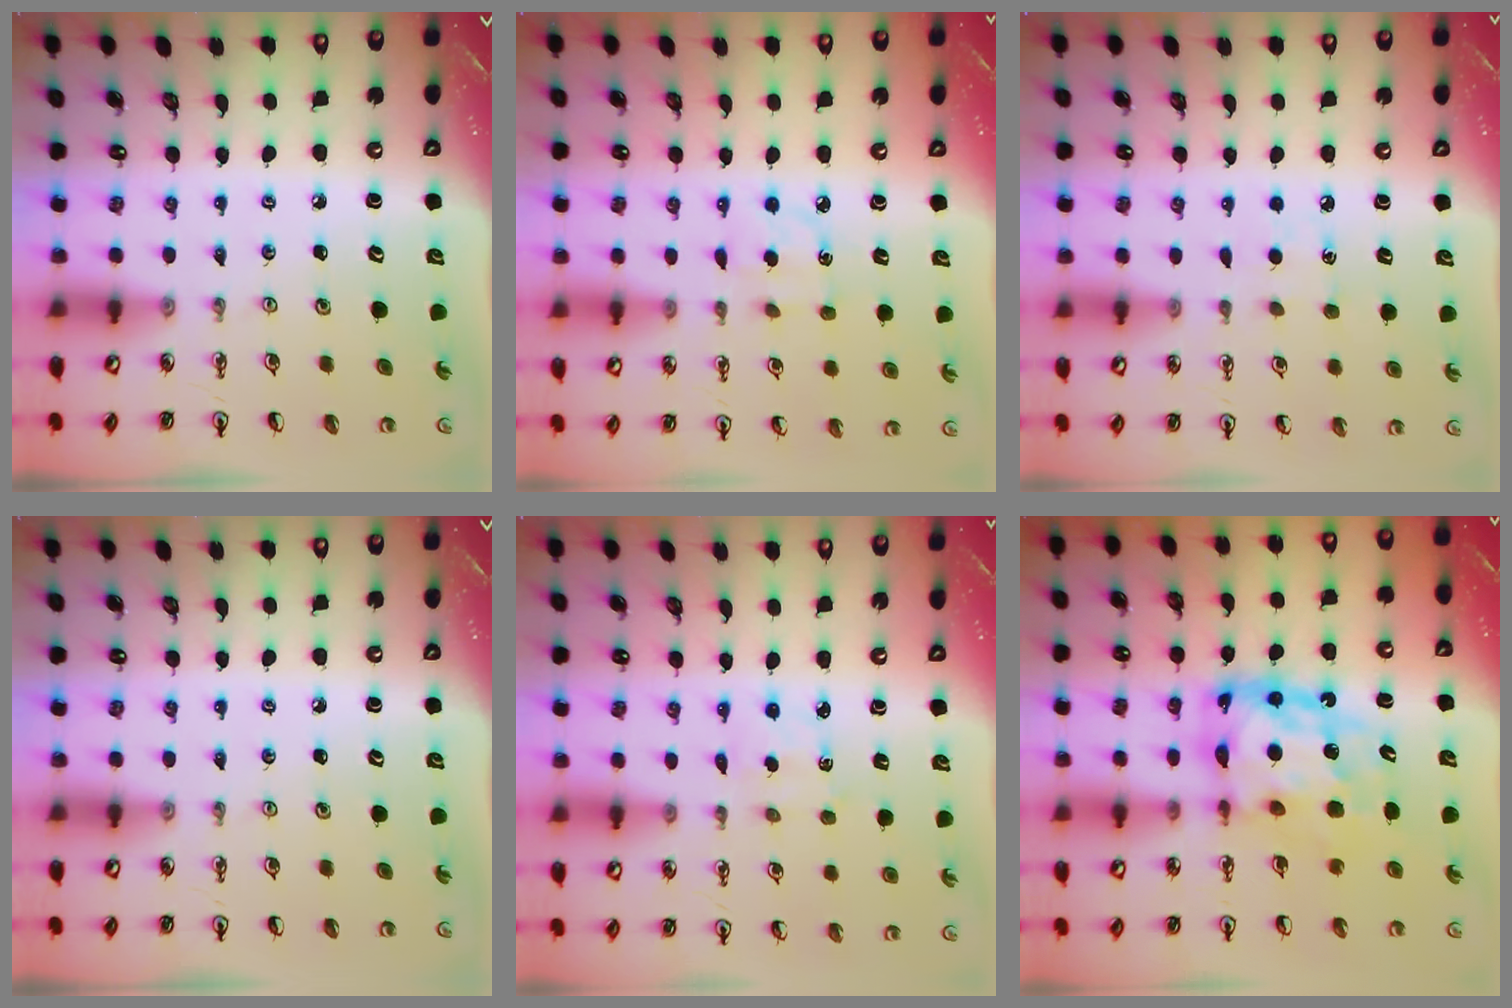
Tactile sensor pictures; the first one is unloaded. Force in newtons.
{"total": 4.5, "press": 4.5, "slide": 0.5}
{"total": 4.1, "press": 4.0, "slide": 0.5}
{"total": 0.0}
{"total": 2.1, "press": 2.0, "slide": 0.6}
{"total": 12.2, "press": 12.1, "slide": 1.2}